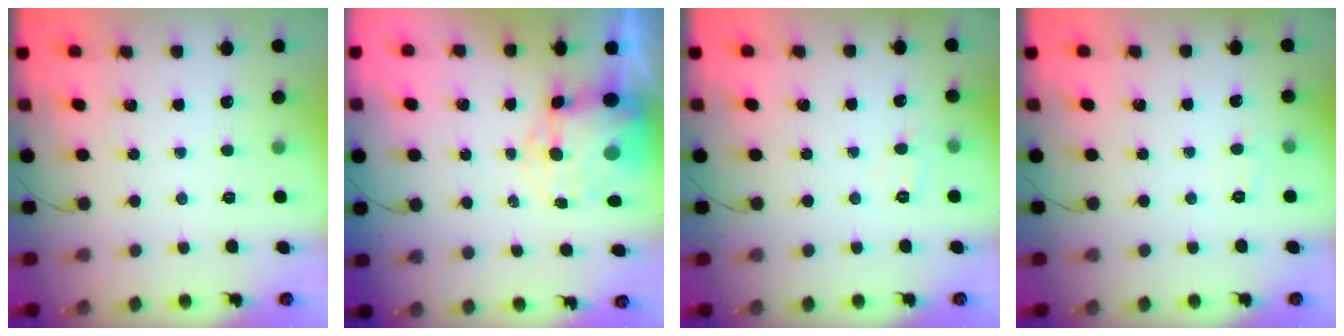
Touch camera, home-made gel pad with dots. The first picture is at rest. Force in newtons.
{"total": 10.2, "press": 9.9, "slide": 2.3}
{"total": 5.6, "press": 5.4, "slide": 1.3}
{"total": 5.0, "press": 4.9, "slide": 1.2}